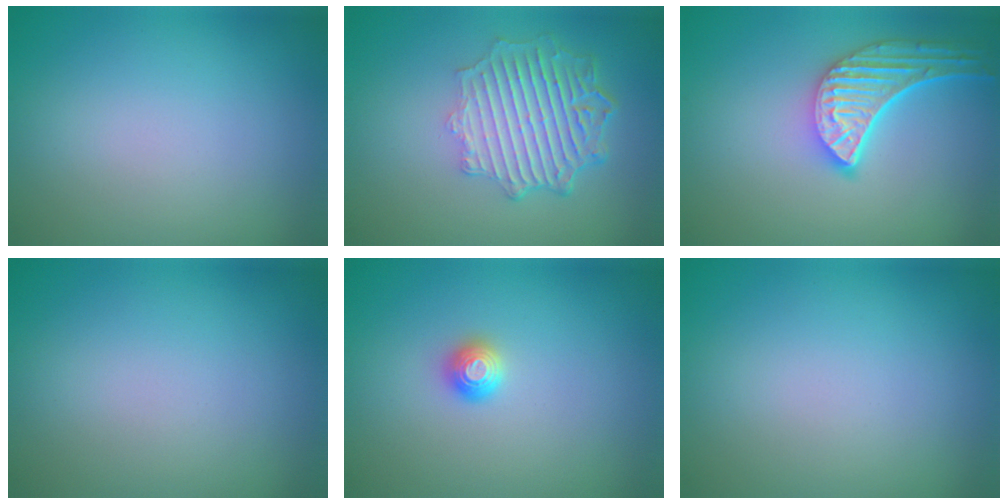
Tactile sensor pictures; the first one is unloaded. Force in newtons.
{"total": 6.3, "press": 4.7, "slide": 4.2}
{"total": 5.2, "press": 4.2, "slide": 3.2}
{"total": 0.0}
{"total": 1.3, "press": 1.2, "slide": 0.5}
{"total": 0.0}